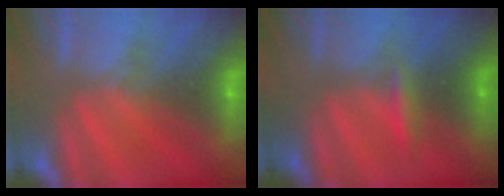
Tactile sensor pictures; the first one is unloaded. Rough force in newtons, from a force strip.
{"total": 2.4}